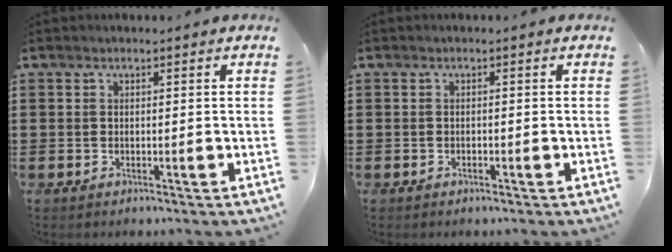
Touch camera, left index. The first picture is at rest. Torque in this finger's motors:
{"motor_torque": [-0.19, 0.05, 0.05, 0.00]}